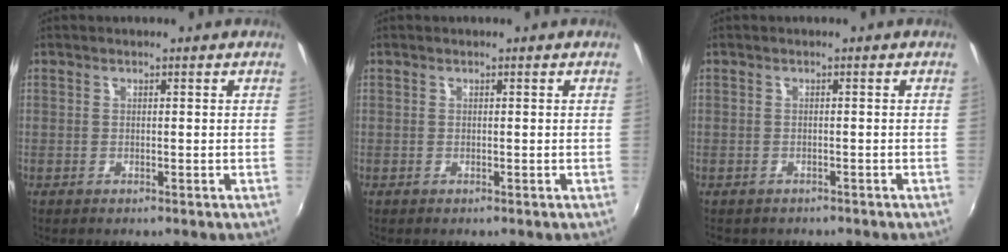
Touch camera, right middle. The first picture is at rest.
{"total": 0.0}
{"total": 1.8, "force": [-1.4, 1.0, 0.4], "torque": [-0.013, -0.006, -0.019]}